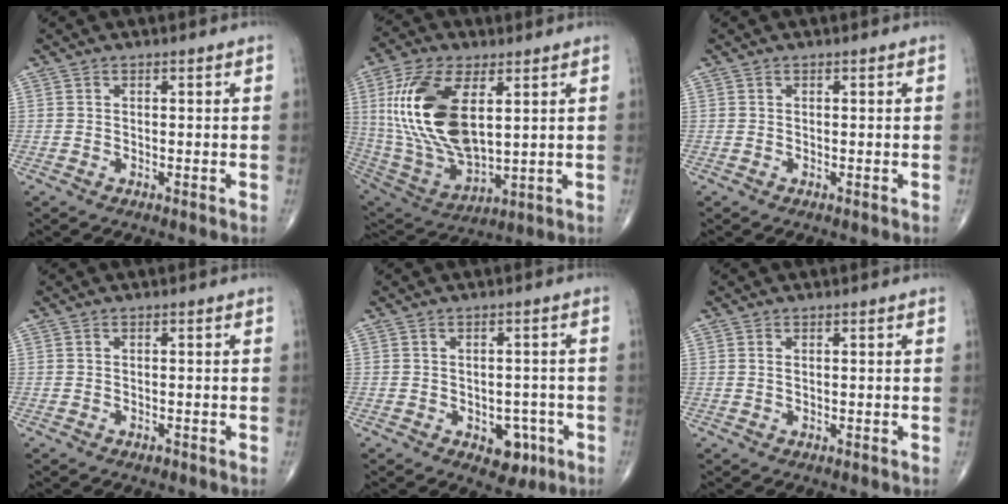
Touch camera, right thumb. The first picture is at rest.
{"total": 21.4, "force": [5.0, 10.6, 18.0], "torque": [-0.359, -0.026, 0.100]}
{"total": 0.0}
{"total": 0.5, "force": [-0.3, 0.3, 0.3], "torque": [-0.003, 0.000, -0.005]}
{"total": 5.4, "force": [-2.2, 3.7, 3.3], "torque": [-0.010, 0.013, -0.023]}
{"total": 0.7, "force": [0.2, 0.3, 0.6], "torque": [-0.014, 0.002, 0.006]}